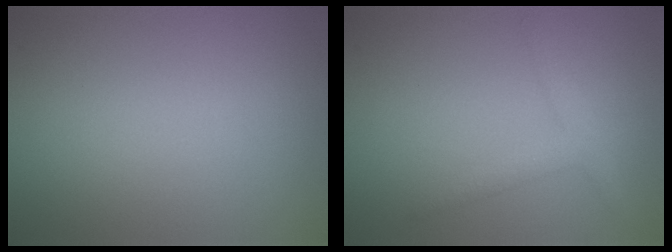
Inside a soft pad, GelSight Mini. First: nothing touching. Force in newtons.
{"total": 2.1, "press": 2.1, "slide": 0.1}